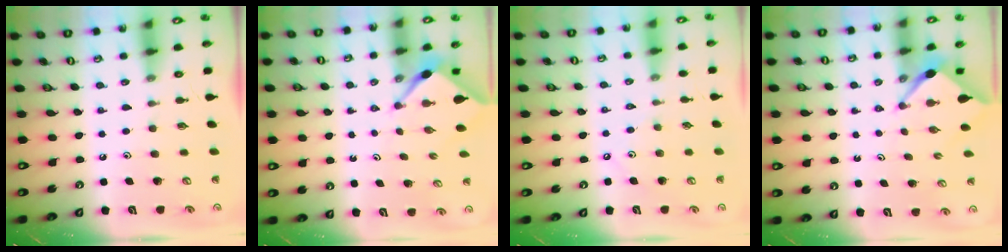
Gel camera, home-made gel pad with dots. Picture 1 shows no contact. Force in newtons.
{"total": 2.3, "press": 2.2, "slide": 0.3}
{"total": 3.1, "press": 3.1, "slide": 0.5}
{"total": 2.6, "press": 2.6, "slide": 0.3}